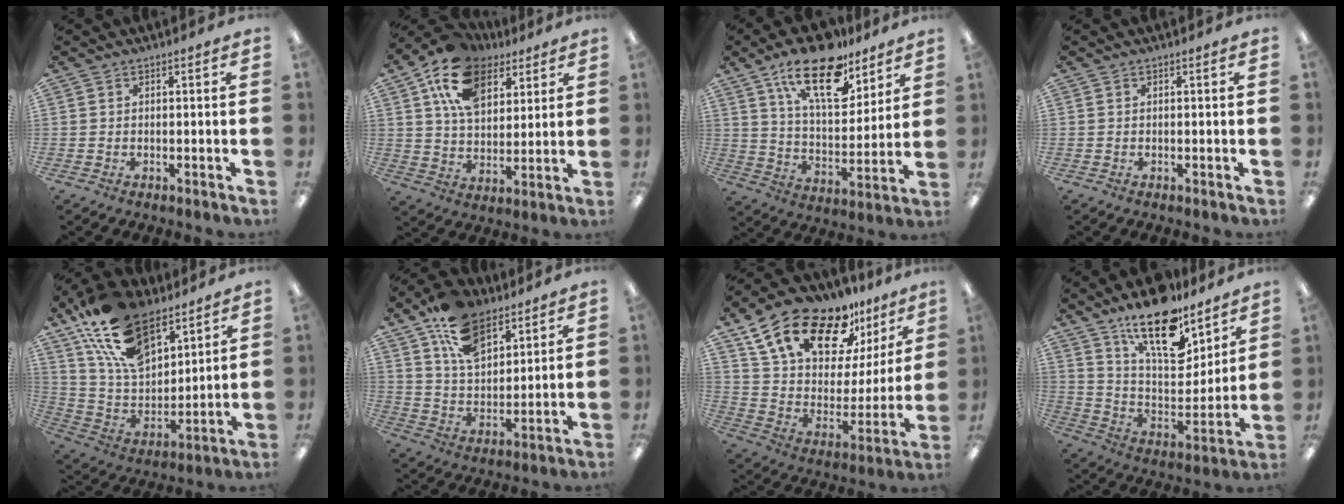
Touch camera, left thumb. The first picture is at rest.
{"total": 15.7, "force": [9.0, 10.0, 8.0], "torque": [-0.147, -0.026, 0.169]}
{"total": 20.4, "force": [13.3, 9.0, 12.6], "torque": [-0.200, -0.066, 0.226]}
{"total": 0.0}
{"total": 20.8, "force": [13.8, 10.6, 11.3], "torque": [-0.228, -0.065, 0.255]}
{"total": 20.8, "force": [14.1, 10.6, 11.0], "torque": [-0.226, -0.072, 0.262]}
{"total": 20.7, "force": [15.3, 9.3, 10.3], "torque": [-0.188, -0.100, 0.276]}
{"total": 19.5, "force": [14.2, 7.7, 10.9], "torque": [-0.186, -0.089, 0.245]}